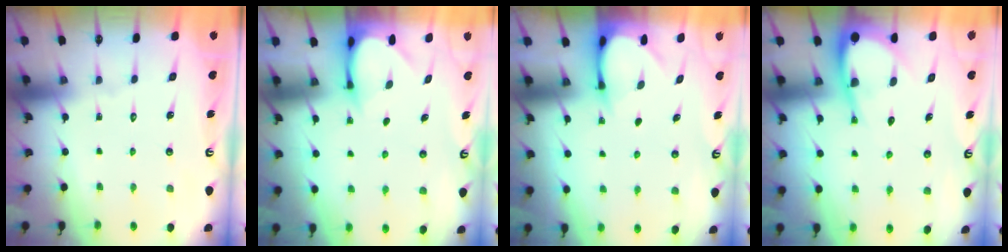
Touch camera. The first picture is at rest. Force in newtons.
{"total": 3.6, "press": 3.6, "slide": 0.3}
{"total": 3.6, "press": 3.5, "slide": 0.3}
{"total": 7.4, "press": 7.4, "slide": 0.8}